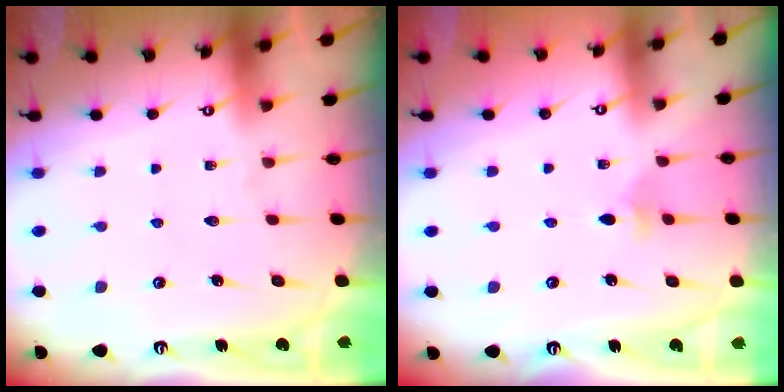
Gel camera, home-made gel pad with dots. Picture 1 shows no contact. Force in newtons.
{"total": 4.0, "press": 4.0, "slide": 0.6}